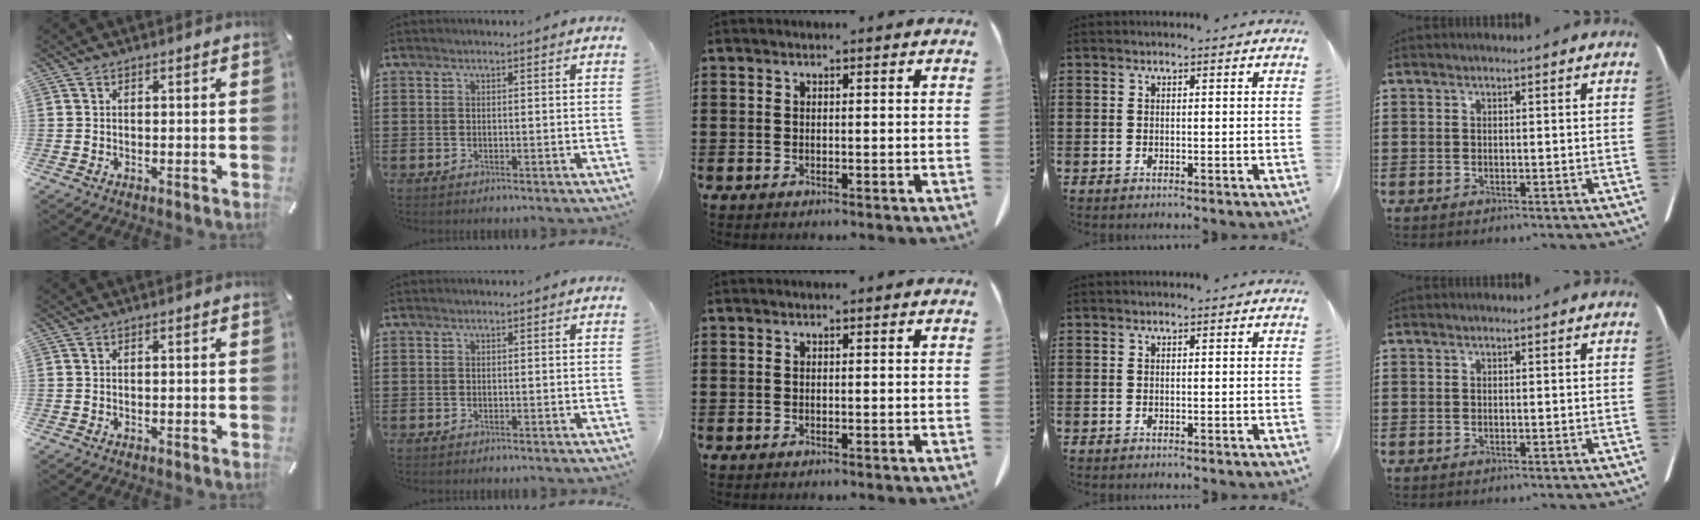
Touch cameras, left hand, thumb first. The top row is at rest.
{}